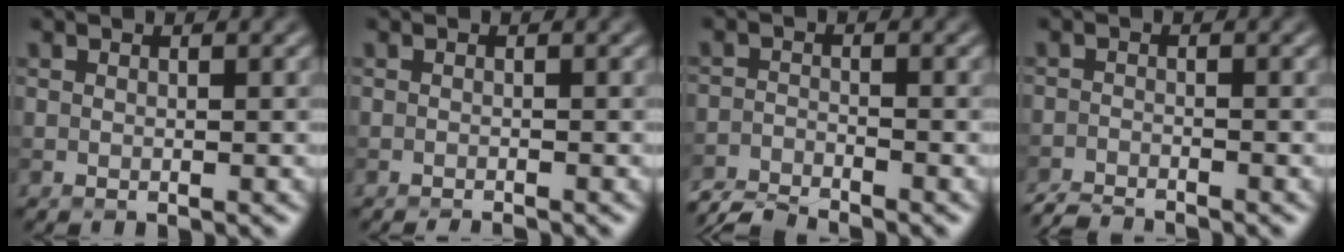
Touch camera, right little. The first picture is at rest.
{"total": 1.0, "force": [-0.9, 0.1, 0.5], "torque": [0.001, -0.002, -0.016]}
{"total": 3.4, "force": [-3.3, 0.2, 0.7], "torque": [-0.015, -0.005, -0.073]}
{"total": 2.7, "force": [-2.6, 0.2, 0.6], "torque": [-0.011, -0.007, -0.054]}